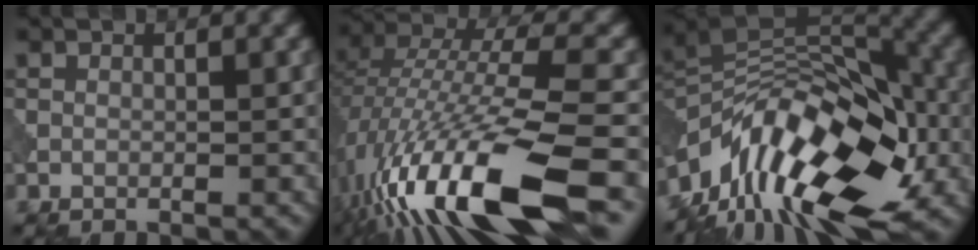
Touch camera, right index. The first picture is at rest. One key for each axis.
{"total": 16.1, "fx": -7.8, "fy": 4.4, "fz": 13.4, "tx": -0.275, "ty": 0.008, "tz": -0.141}
{"total": 14.5, "fx": -6.5, "fy": 7.7, "fz": 10.4, "tx": -0.177, "ty": 0.033, "tz": -0.126}